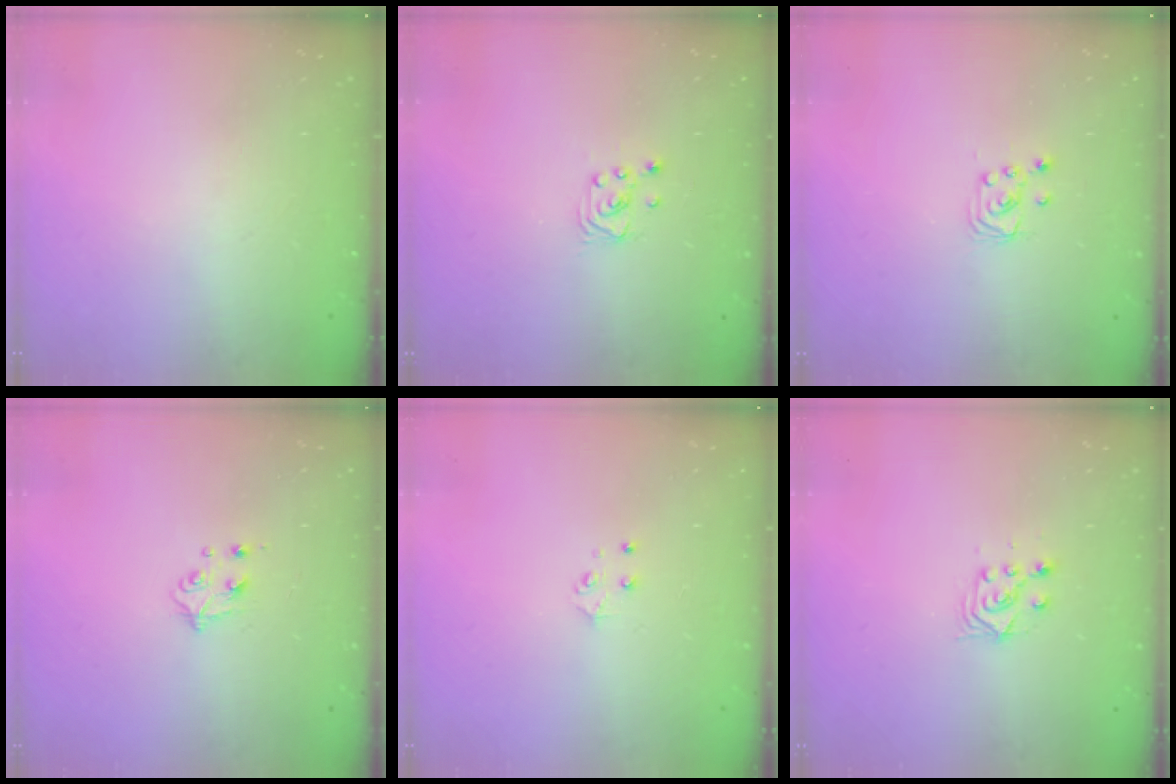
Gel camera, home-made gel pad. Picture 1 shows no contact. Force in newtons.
{"total": 1.7, "press": 1.6, "slide": 0.1}
{"total": 2.4, "press": 2.4, "slide": 0.2}
{"total": 4.7, "press": 4.6, "slide": 0.6}
{"total": 3.7, "press": 3.7, "slide": 0.4}
{"total": 4.9, "press": 4.8, "slide": 1.0}